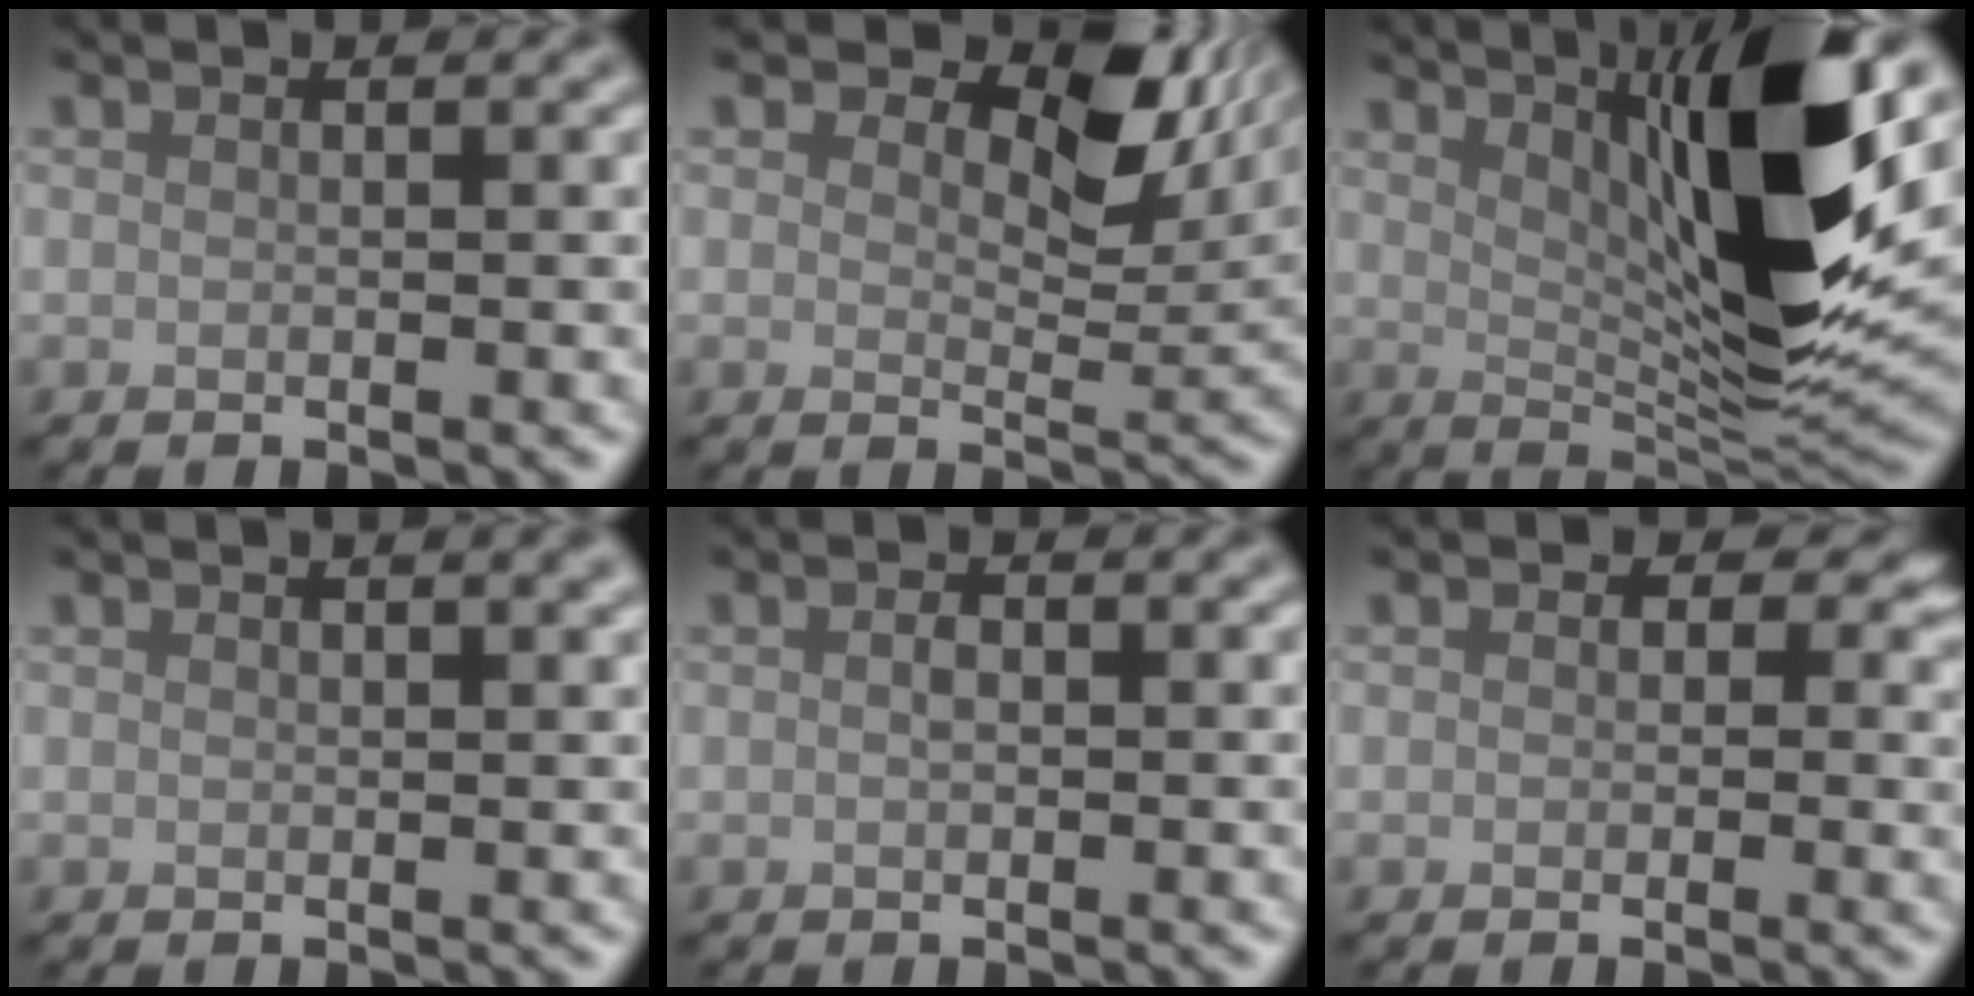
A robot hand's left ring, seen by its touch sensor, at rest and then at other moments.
{"total": 9.0, "force": [4.5, 4.9, 6.0], "torque": [-0.080, -0.006, 0.068]}
{"total": 11.8, "force": [4.3, 2.4, 10.8], "torque": [-0.165, -0.007, 0.079]}
{"total": 1.7, "force": [1.1, 0.4, 1.2], "torque": [-0.009, 0.003, 0.017]}
{"total": 0.9, "force": [0.0, 0.5, 0.7], "torque": [-0.015, 0.000, -0.001]}
{"total": 3.7, "force": [0.9, 2.9, 2.0], "torque": [-0.020, 0.001, 0.002]}